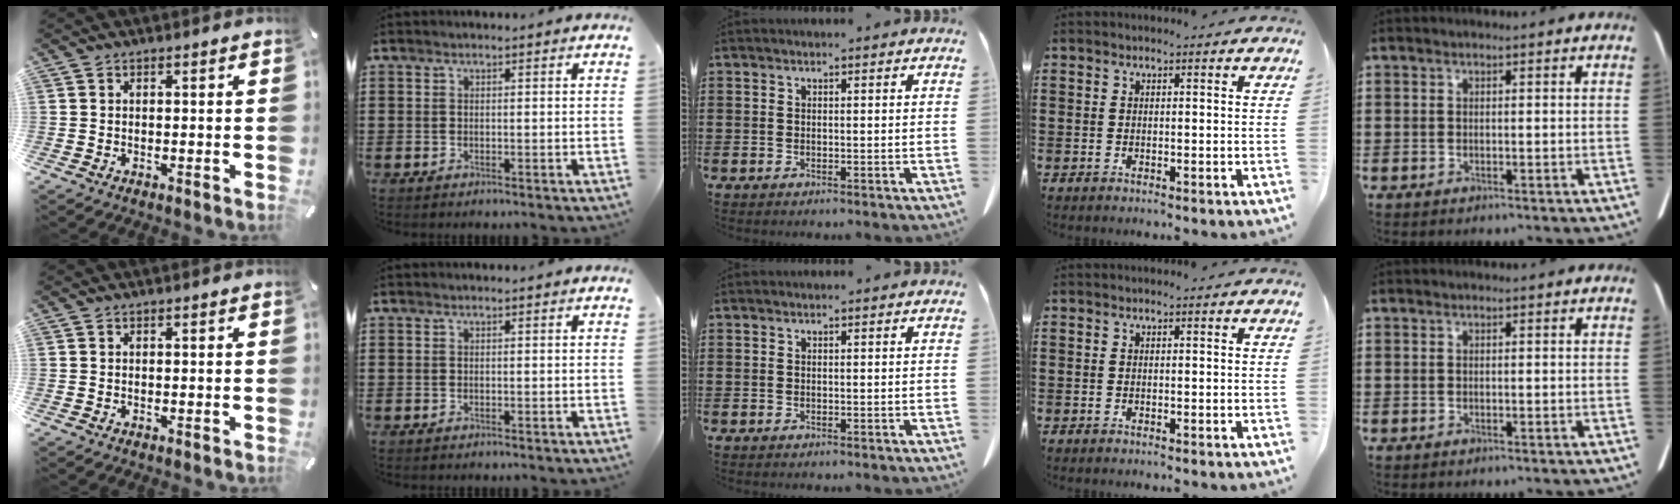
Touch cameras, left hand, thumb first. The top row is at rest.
{}